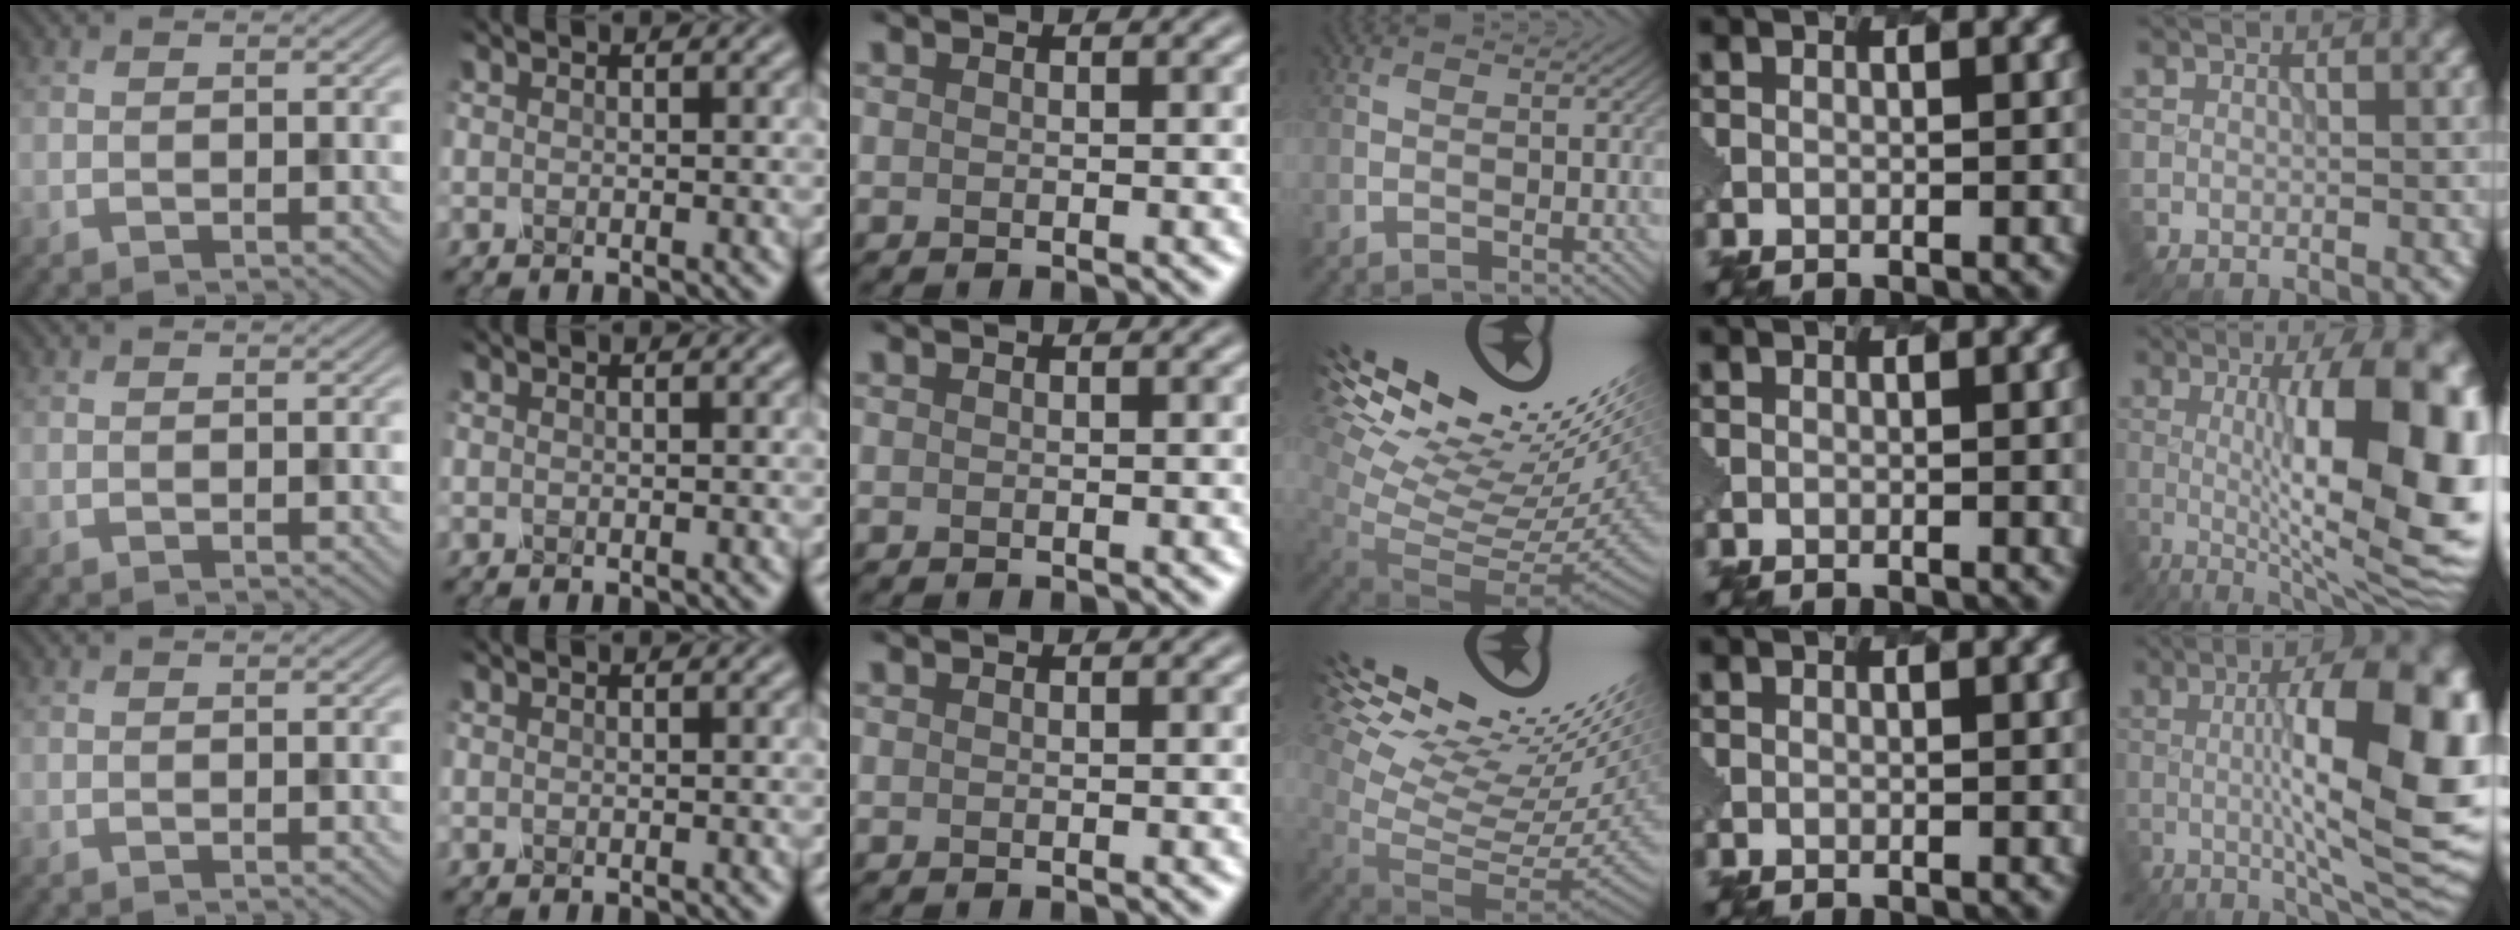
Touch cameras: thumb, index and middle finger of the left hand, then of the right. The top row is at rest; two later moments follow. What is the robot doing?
{"motion": "dispense", "object": "syringe"}